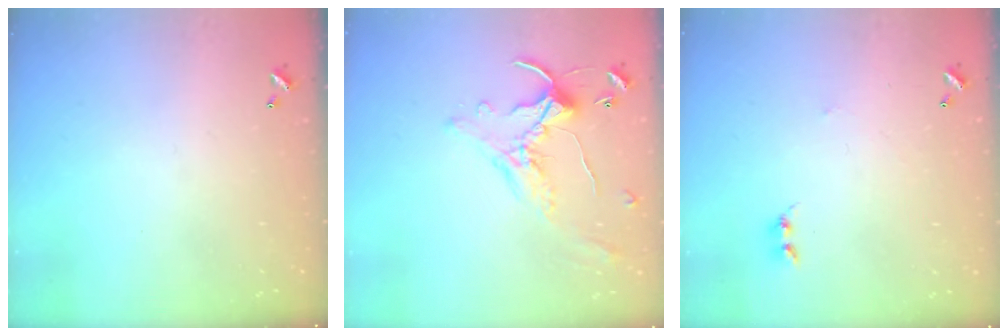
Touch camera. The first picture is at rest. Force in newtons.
{"total": 1.6, "press": 1.2, "slide": 1.0}
{"total": 2.9, "press": 2.8, "slide": 0.4}